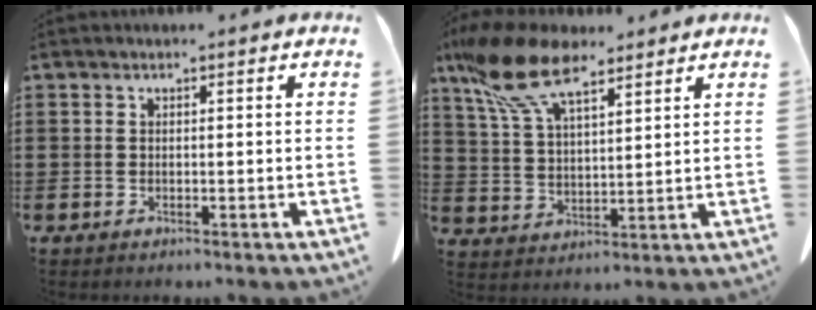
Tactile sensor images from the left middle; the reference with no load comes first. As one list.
[{"total": 11.5, "force": [8.1, 4.0, 7.0], "torque": [-0.172, -0.017, 0.148]}]